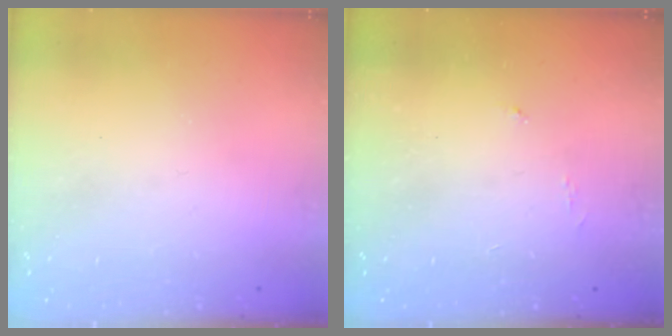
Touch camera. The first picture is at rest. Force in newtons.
{"total": 3.1, "press": 3.1, "slide": 0.5}